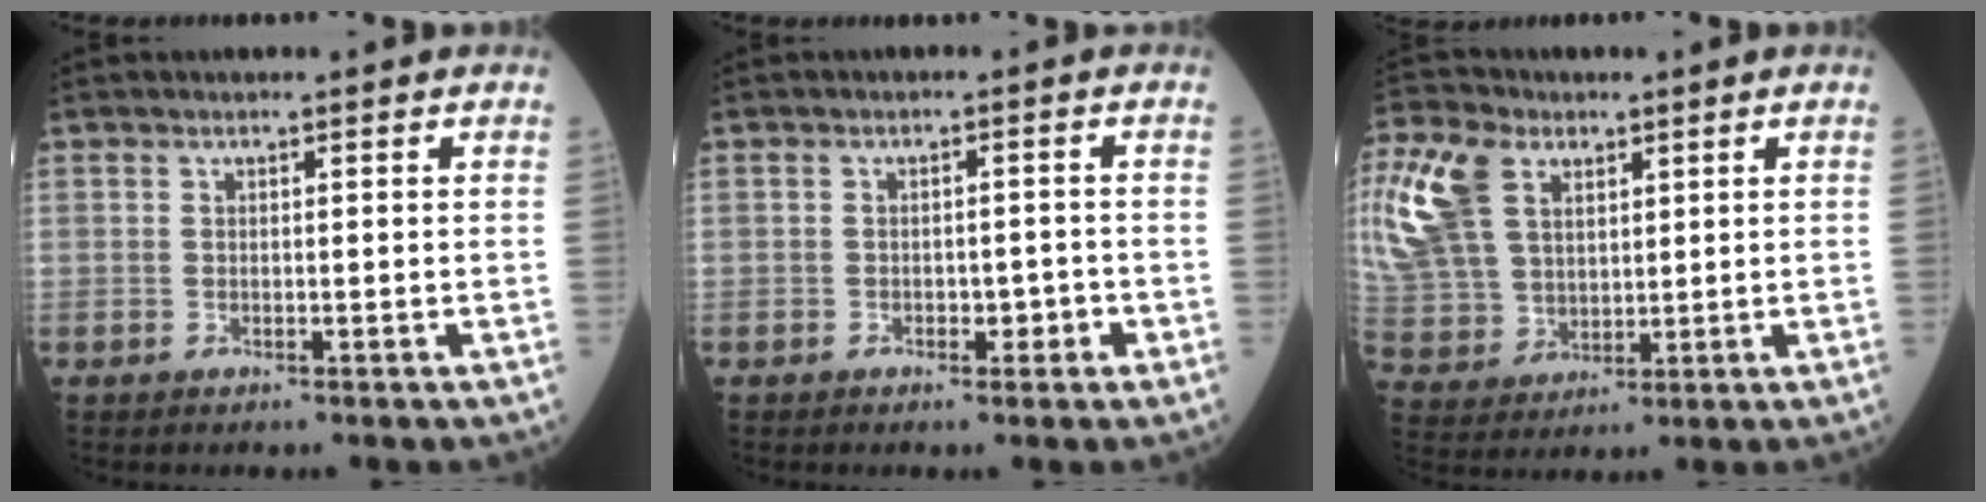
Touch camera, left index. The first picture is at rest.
{"total": 2.5, "force": [-1.2, 1.2, 1.8], "torque": [-0.023, 0.006, -0.017]}
{"total": 23.7, "force": [10.3, 16.6, 13.4], "torque": [-0.385, 0.072, 0.206]}